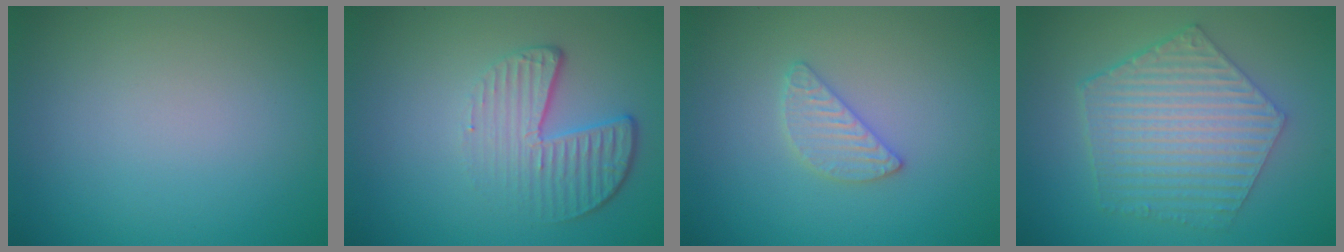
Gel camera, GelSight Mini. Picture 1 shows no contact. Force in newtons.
{"total": 4.5, "press": 3.0, "slide": 3.3}
{"total": 2.0, "press": 2.0, "slide": 0.2}
{"total": 6.3, "press": 4.8, "slide": 4.2}